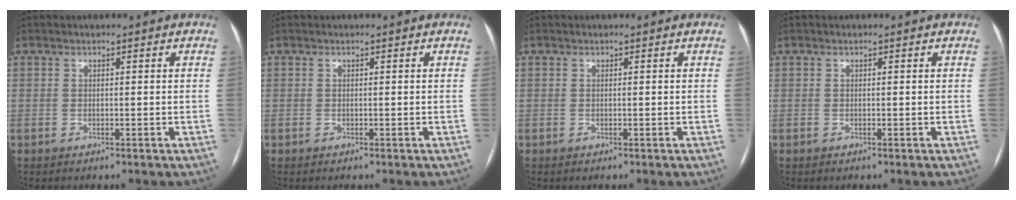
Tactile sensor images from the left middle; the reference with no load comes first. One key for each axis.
{"total": 0.0}
{"total": 0.0}
{"total": 0.0}